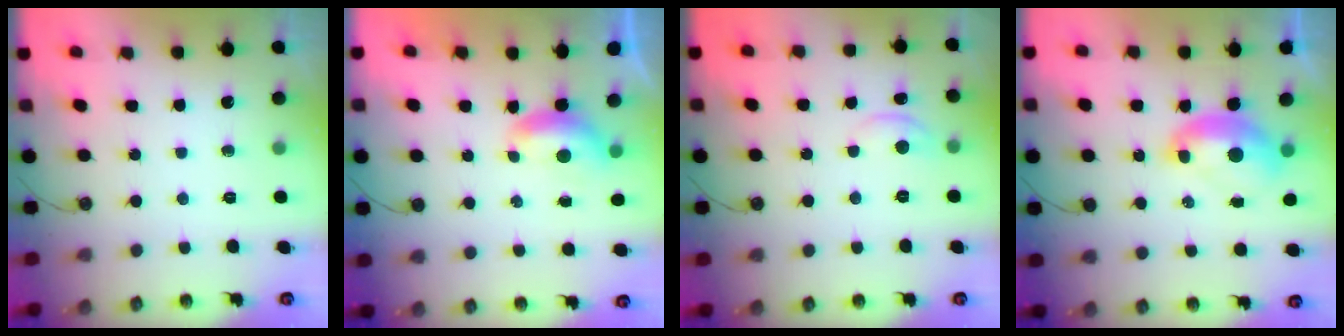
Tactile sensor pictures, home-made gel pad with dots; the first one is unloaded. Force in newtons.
{"total": 1.4, "press": 1.3, "slide": 0.4}
{"total": 0.9, "press": 0.8, "slide": 0.4}
{"total": 2.0, "press": 1.9, "slide": 0.7}